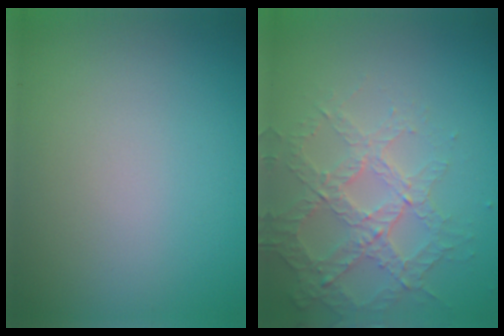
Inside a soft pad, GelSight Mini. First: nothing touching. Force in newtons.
{"total": 3.7, "press": 3.4, "slide": 1.4}